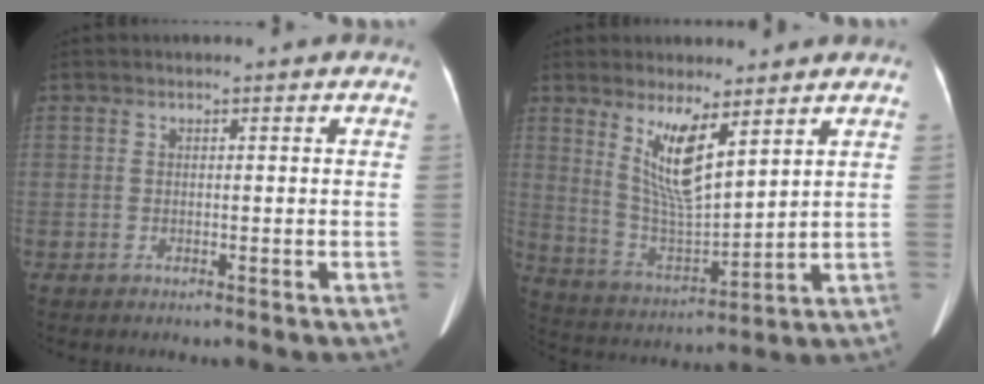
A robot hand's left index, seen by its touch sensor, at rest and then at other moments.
{"total": 9.1, "force": [5.0, 1.8, 7.4], "torque": [-0.147, -0.017, 0.102]}